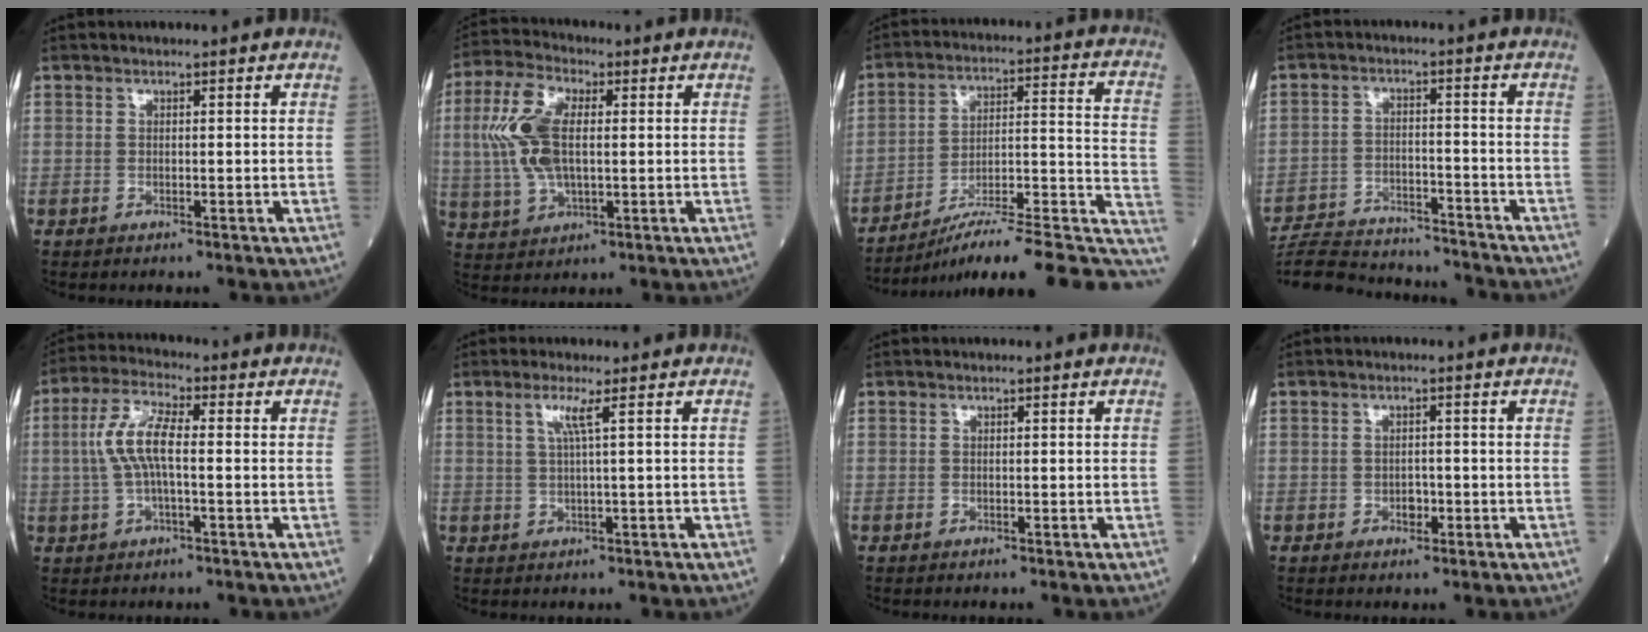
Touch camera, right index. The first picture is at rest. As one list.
[{"total": 10.5, "force": [1.1, 4.6, 9.3], "torque": [-0.222, 0.016, 0.025]}, {"total": 22.0, "force": [-17.0, 1.9, 13.9], "torque": [-0.131, 0.028, -0.248]}, {"total": 15.0, "force": [-14.4, 2.3, 3.5], "torque": [-0.069, 0.005, -0.219]}, {"total": 7.2, "force": [0.1, 1.9, 7.0], "torque": [-0.157, 0.017, -0.002]}, {"total": 2.7, "force": [1.1, -0.7, 2.4], "torque": [-0.052, 0.001, 0.022]}, {"total": 0.0}, {"total": 1.7, "force": [-0.6, 1.2, 1.0], "torque": [-0.015, 0.003, -0.007]}]